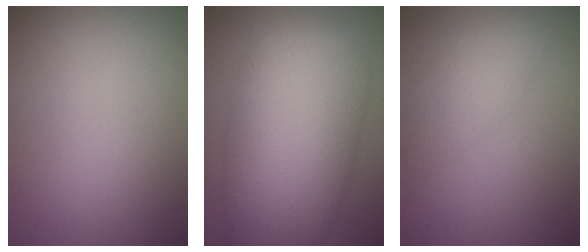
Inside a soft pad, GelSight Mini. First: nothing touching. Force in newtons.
{"total": 12.8, "press": 12.8, "slide": 0.5}
{"total": 2.8, "press": 2.8, "slide": 0.1}